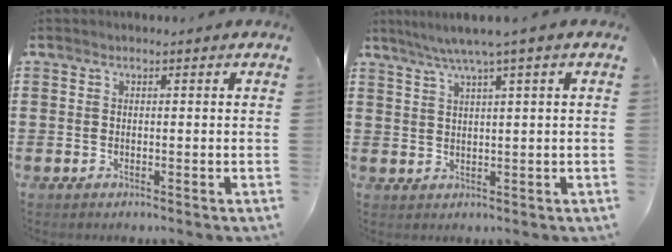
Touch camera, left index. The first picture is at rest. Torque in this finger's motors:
{"motor_torque": [1.04, -1.10, 0.45, 0.14]}